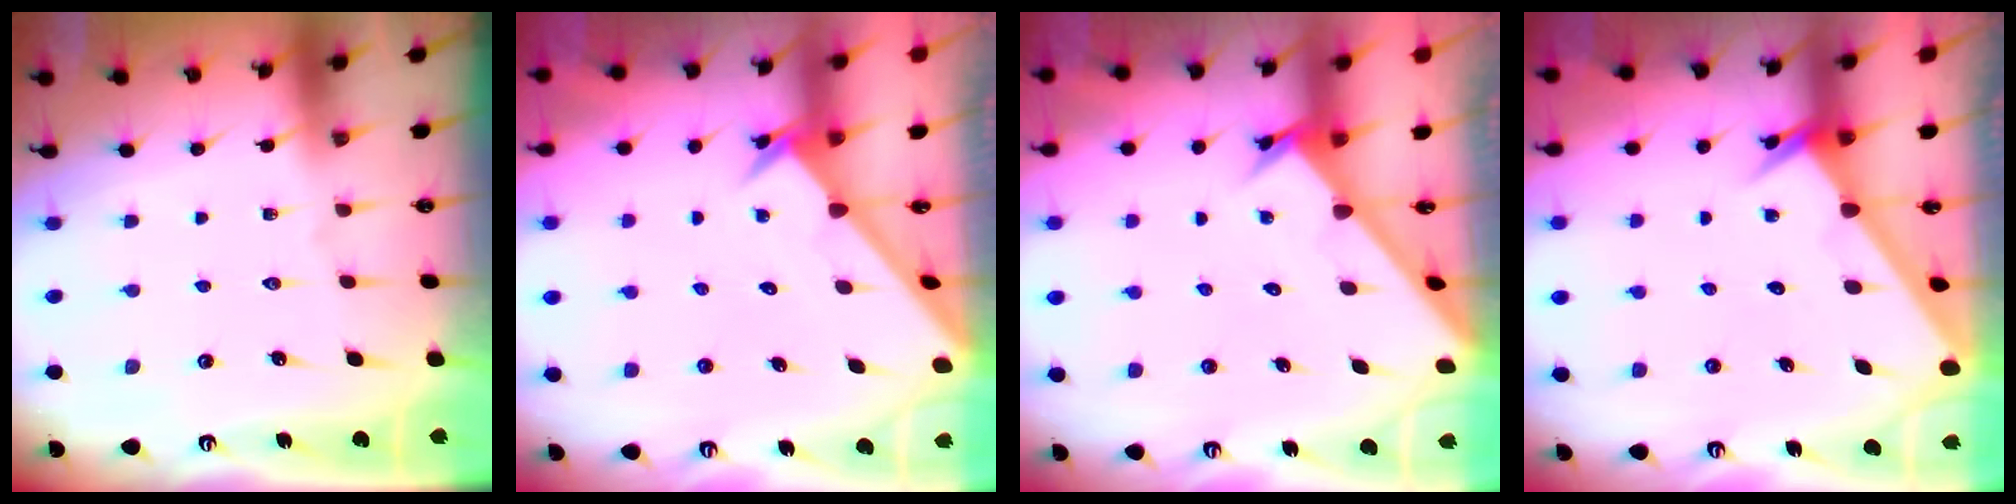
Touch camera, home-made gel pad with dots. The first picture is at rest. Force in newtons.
{"total": 2.6, "press": 2.6, "slide": 0.2}
{"total": 2.5, "press": 2.5, "slide": 0.1}
{"total": 2.5, "press": 2.5, "slide": 0.3}